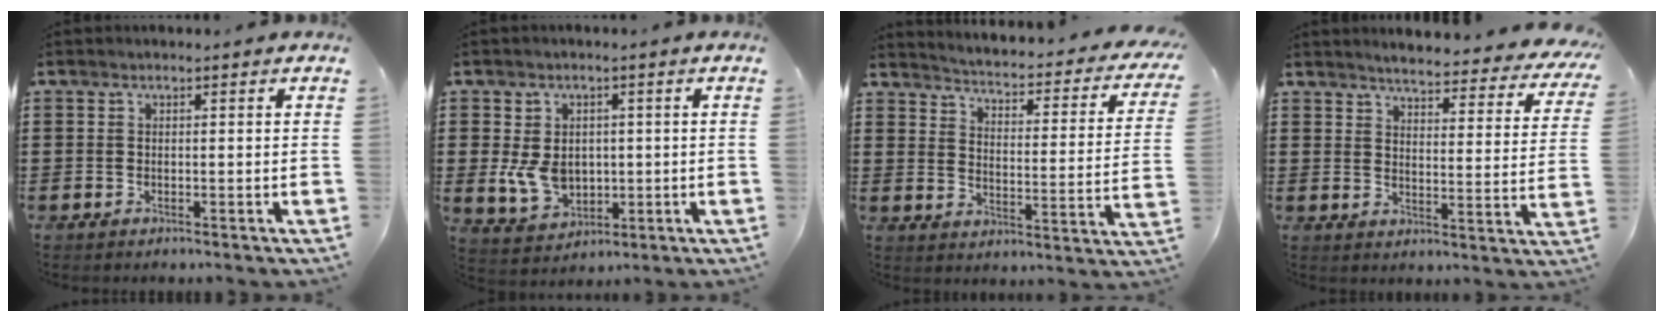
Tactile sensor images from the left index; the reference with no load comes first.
{"total": 6.3, "force": [-0.2, 5.2, 3.6], "torque": [-0.074, 0.001, -0.006]}
{"total": 2.4, "force": [2.3, -0.3, 0.8], "torque": [-0.034, -0.032, 0.026]}
{"total": 4.5, "force": [4.3, -0.2, 1.6], "torque": [-0.042, -0.036, 0.067]}